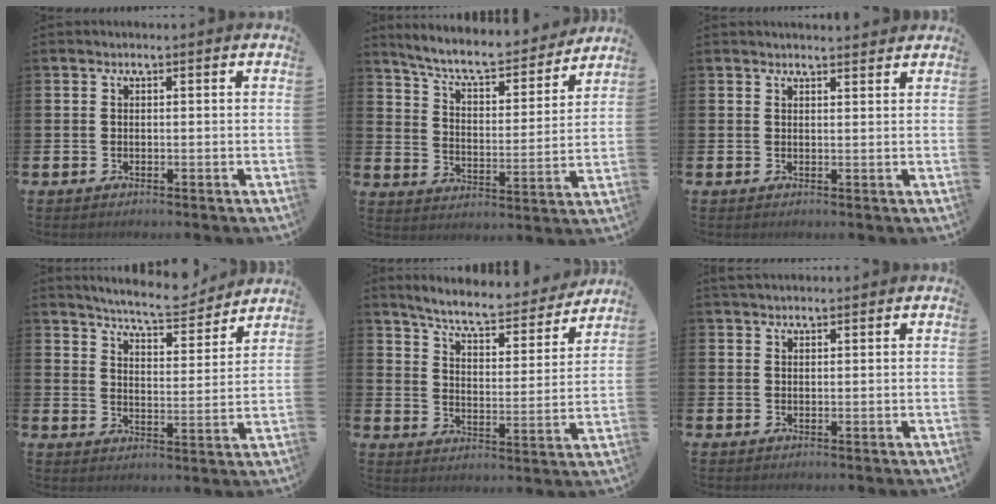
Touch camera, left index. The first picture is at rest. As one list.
[{"total": 8.1, "force": [7.4, 1.5, 2.9], "torque": [-0.084, -0.052, 0.125]}, {"total": 1.8, "force": [1.8, 0.1, 0.0], "torque": [0.006, -0.011, 0.030]}, {"total": 7.3, "force": [7.0, 0.6, 1.9], "torque": [-0.051, -0.046, 0.121]}, {"total": 7.4, "force": [6.9, 1.0, 2.6], "torque": [-0.075, -0.047, 0.114]}, {"total": 1.7, "force": [1.6, 0.5, 0.3], "torque": [0.002, 0.000, 0.027]}]